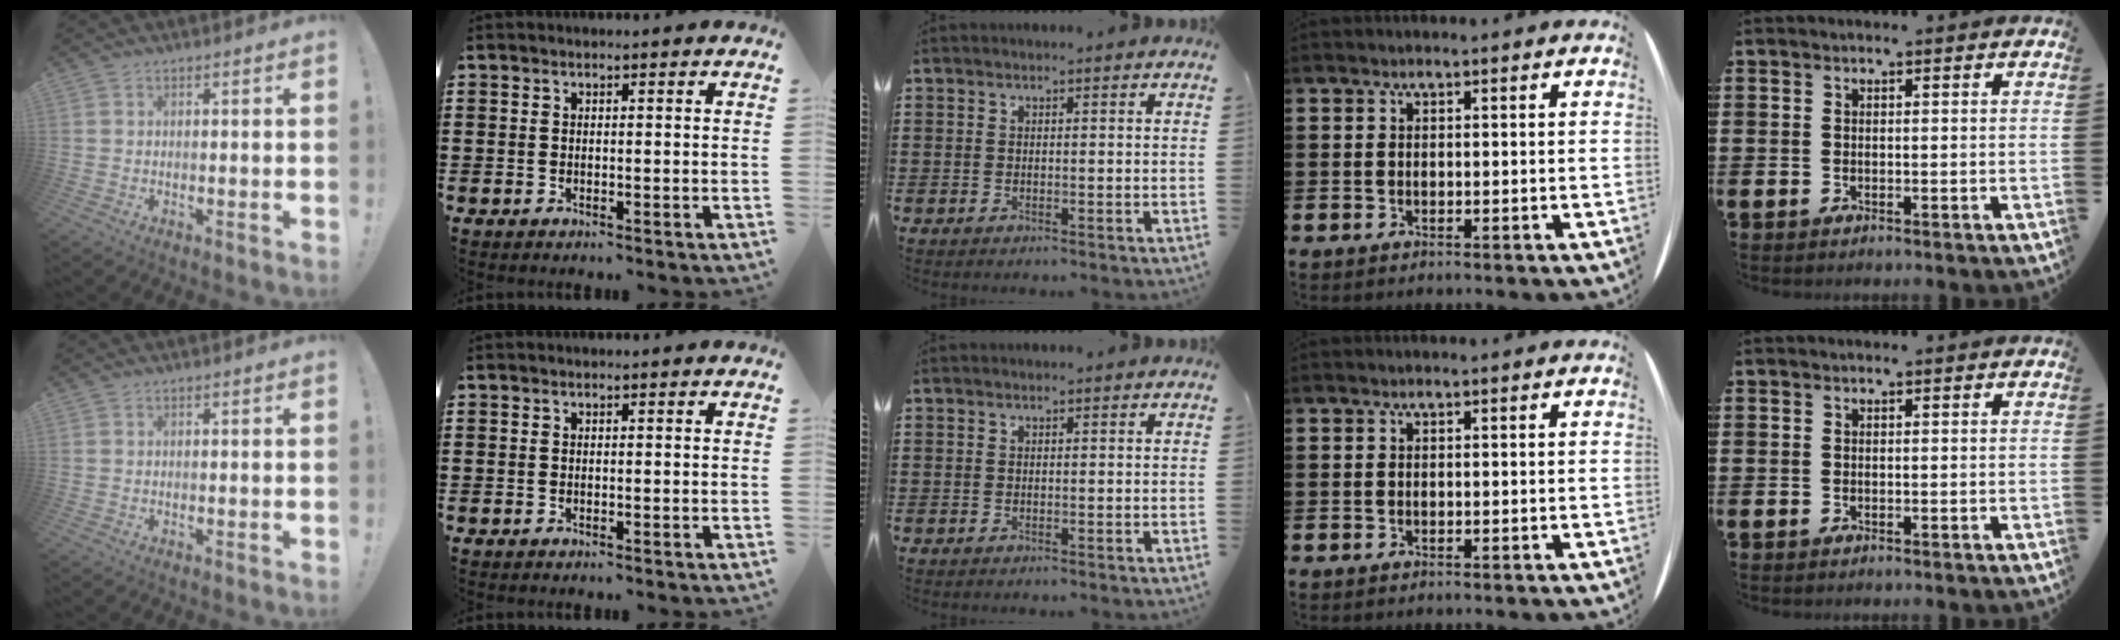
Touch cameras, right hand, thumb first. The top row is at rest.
{}